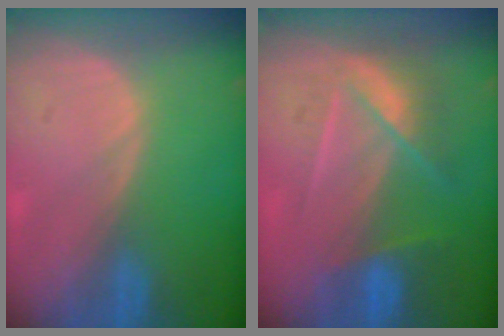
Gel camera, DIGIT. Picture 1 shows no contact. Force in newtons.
{"total": 7.3, "press": 6.4, "slide": 3.5}